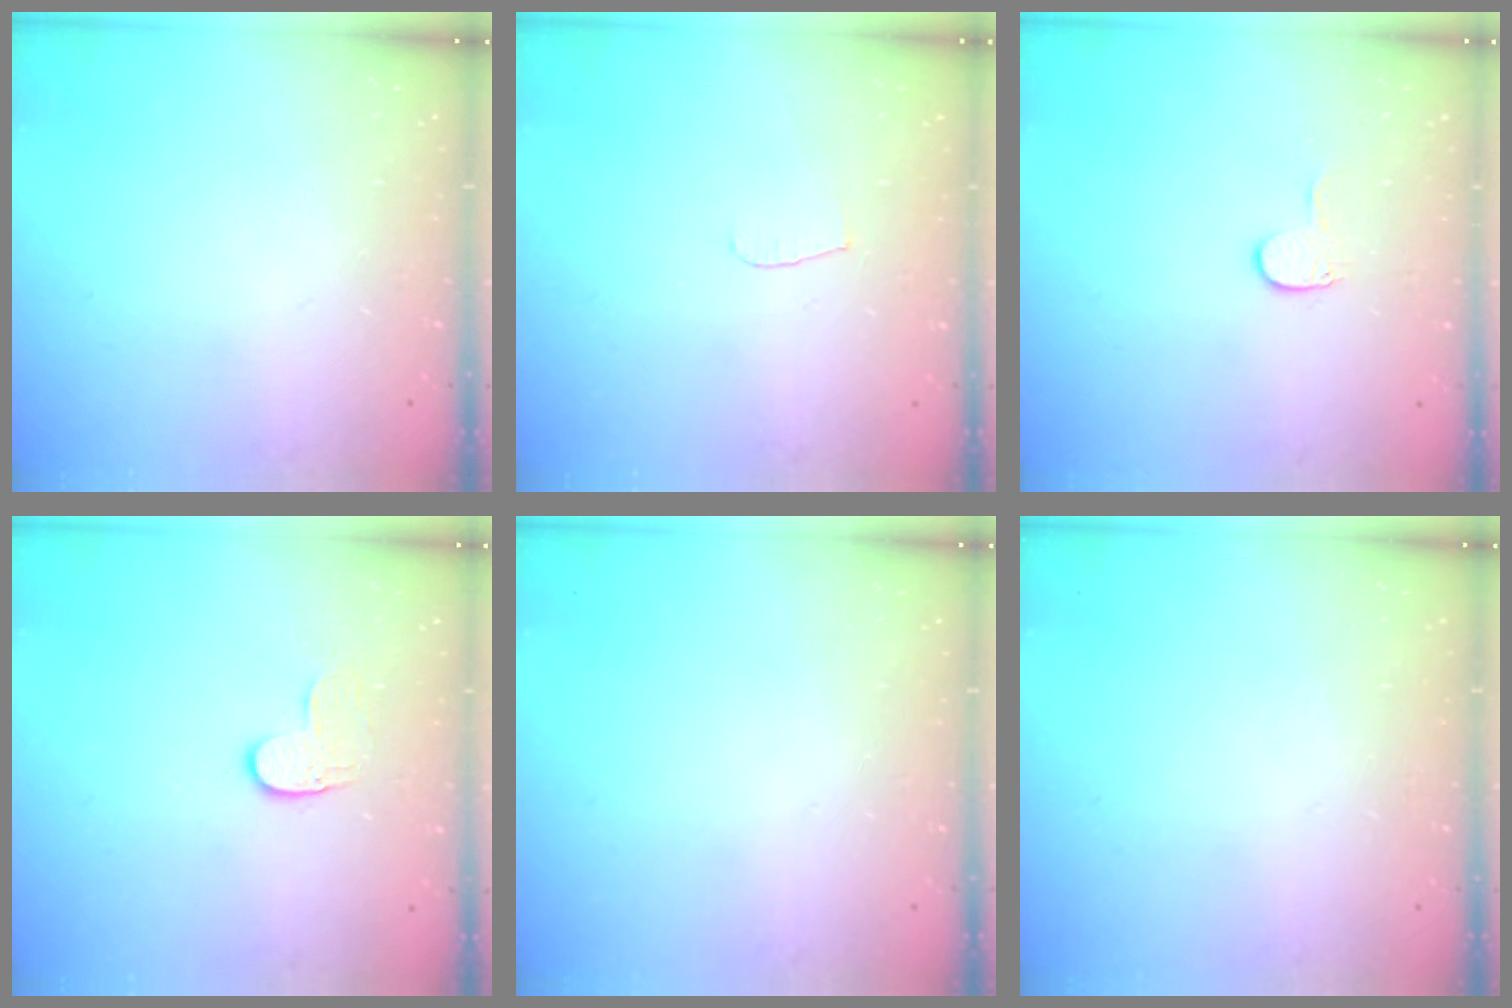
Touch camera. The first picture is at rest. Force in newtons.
{"total": 3.6, "press": 3.6, "slide": 0.4}
{"total": 3.9, "press": 3.9, "slide": 0.4}
{"total": 3.6, "press": 3.6, "slide": 0.3}
{"total": 0.0}
{"total": 0.0}